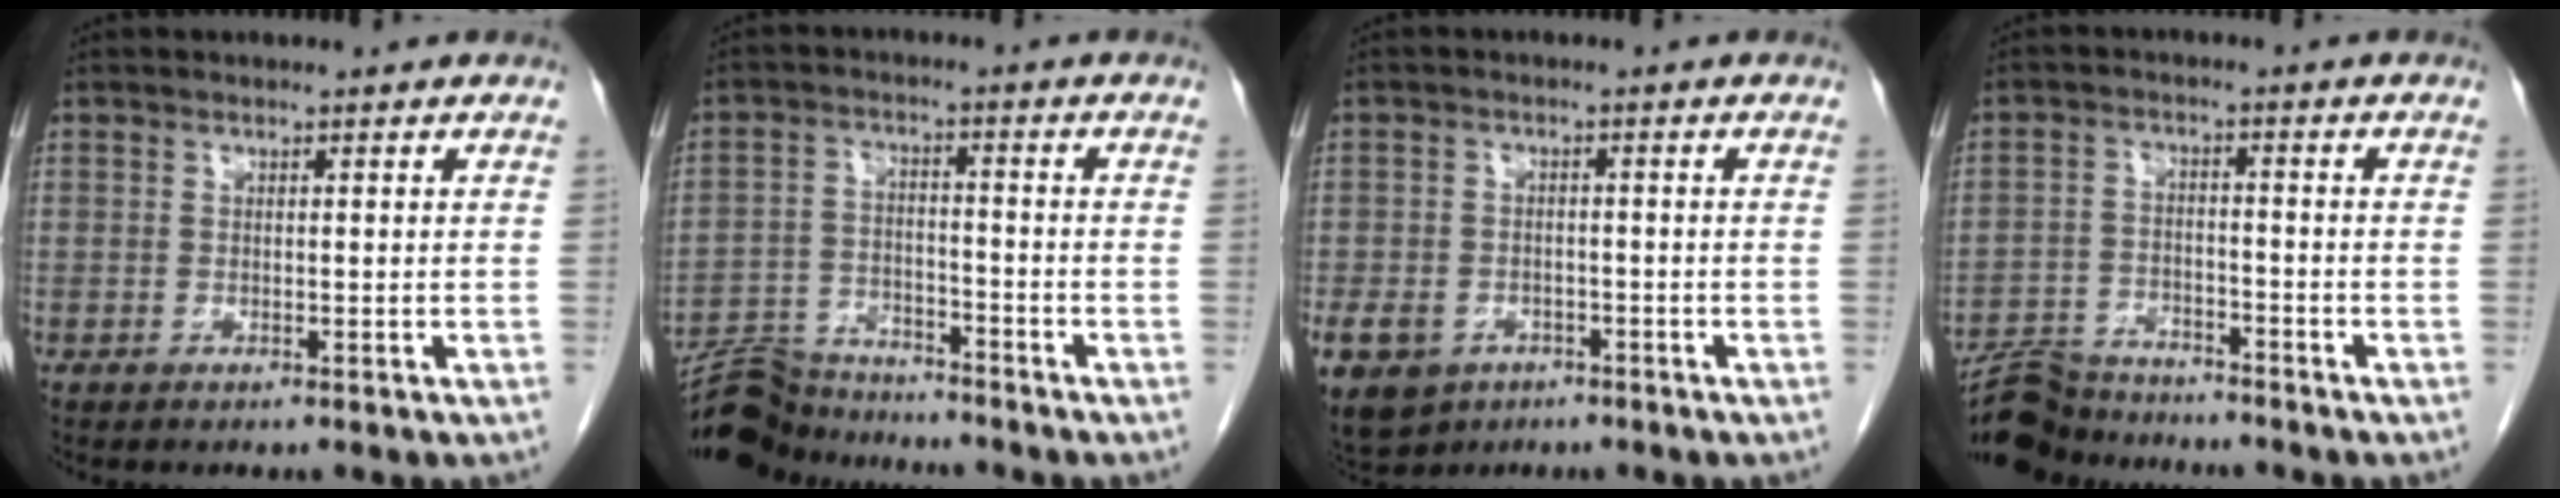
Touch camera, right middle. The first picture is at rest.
{"total": 9.4, "force": [-9.1, 1.8, 1.2], "torque": [-0.027, 0.001, -0.161]}
{"total": 15.6, "force": [-7.4, 12.3, 6.2], "torque": [-0.190, -0.008, -0.103]}
{"total": 8.5, "force": [-8.2, 1.9, 1.3], "torque": [-0.027, -0.005, -0.144]}